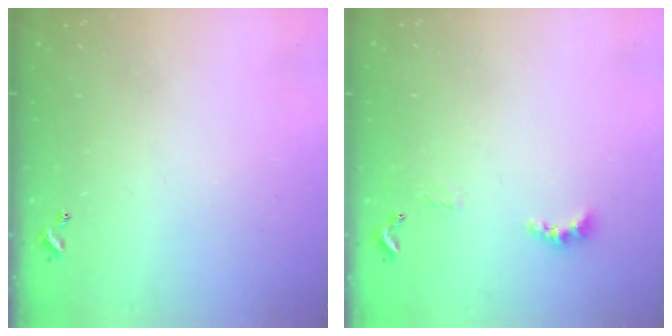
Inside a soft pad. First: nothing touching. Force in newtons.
{"total": 2.3, "press": 2.2, "slide": 0.7}